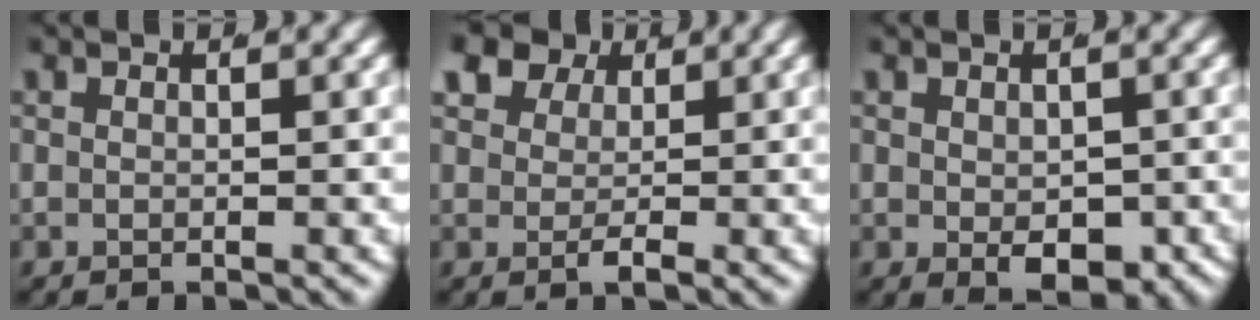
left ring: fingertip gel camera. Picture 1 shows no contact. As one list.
[{"total": 6.6, "force": [3.1, 4.7, 3.6], "torque": [-0.065, -0.003, 0.050]}, {"total": 3.5, "force": [-1.7, 1.5, 2.6], "torque": [-0.041, -0.024, -0.010]}]